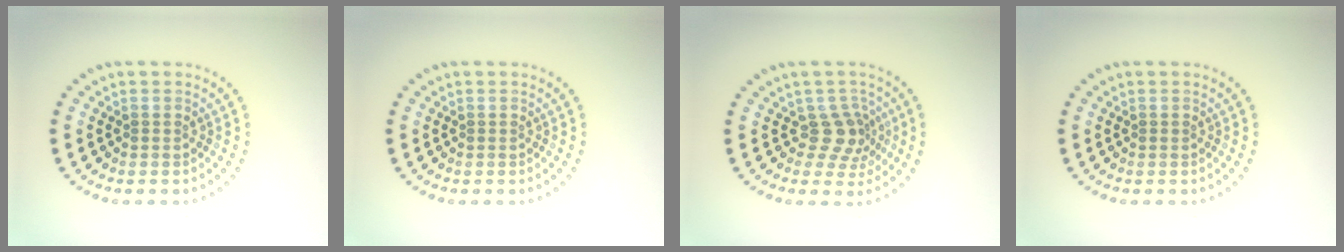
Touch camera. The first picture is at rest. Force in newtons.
{"total": 0.0}
{"total": 2.9, "press": 2.2, "slide": 2.0}
{"total": 0.0}